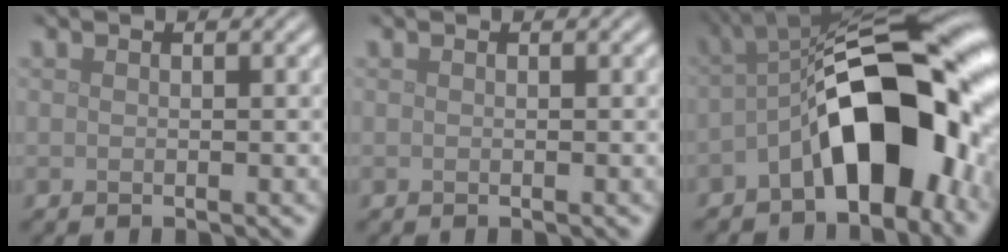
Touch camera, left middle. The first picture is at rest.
{"total": 0.0}
{"total": 12.5, "force": [-3.2, 5.9, 10.5], "torque": [-0.147, 0.013, -0.065]}